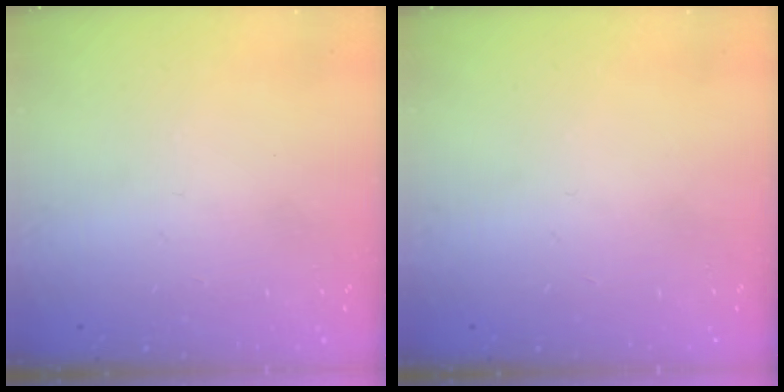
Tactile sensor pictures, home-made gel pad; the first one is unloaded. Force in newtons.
{"total": 0.0}